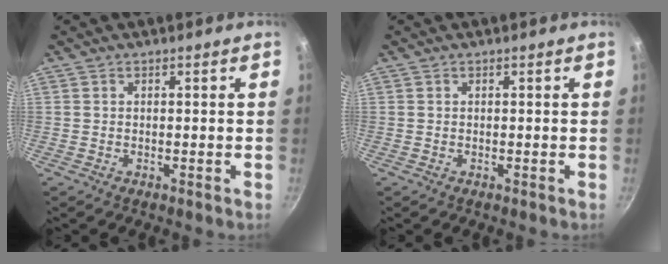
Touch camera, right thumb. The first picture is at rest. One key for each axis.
{"total": 0.0}